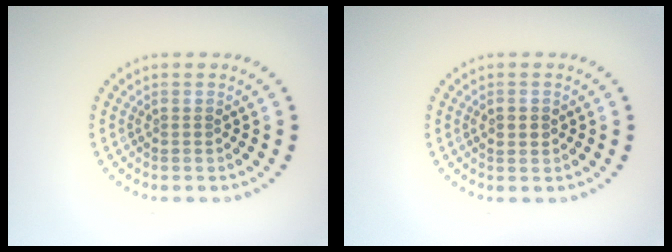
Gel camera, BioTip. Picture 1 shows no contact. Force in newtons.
{"total": 1.9, "press": 1.9, "slide": 0.1}